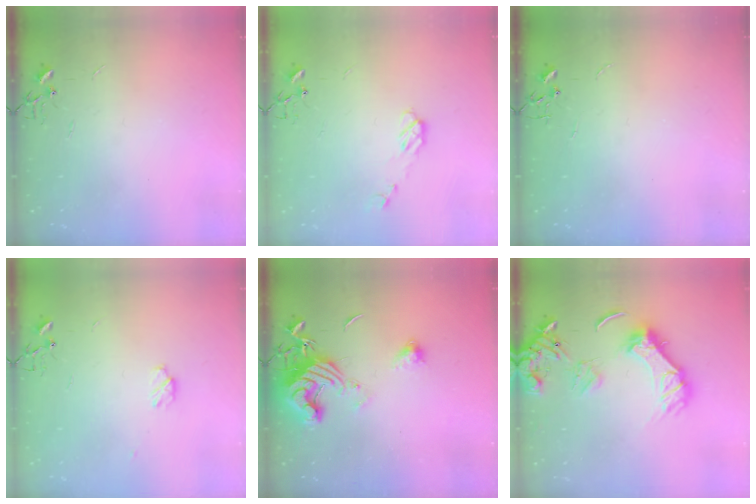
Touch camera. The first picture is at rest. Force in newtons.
{"total": 4.6, "press": 4.6, "slide": 0.4}
{"total": 0.0}
{"total": 3.9, "press": 3.7, "slide": 1.3}
{"total": 14.4, "press": 14.3, "slide": 1.8}
{"total": 15.8, "press": 15.7, "slide": 1.6}